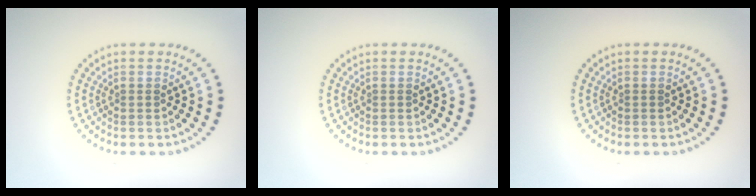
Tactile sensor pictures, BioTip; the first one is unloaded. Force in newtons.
{"total": 0.0}
{"total": 0.0}